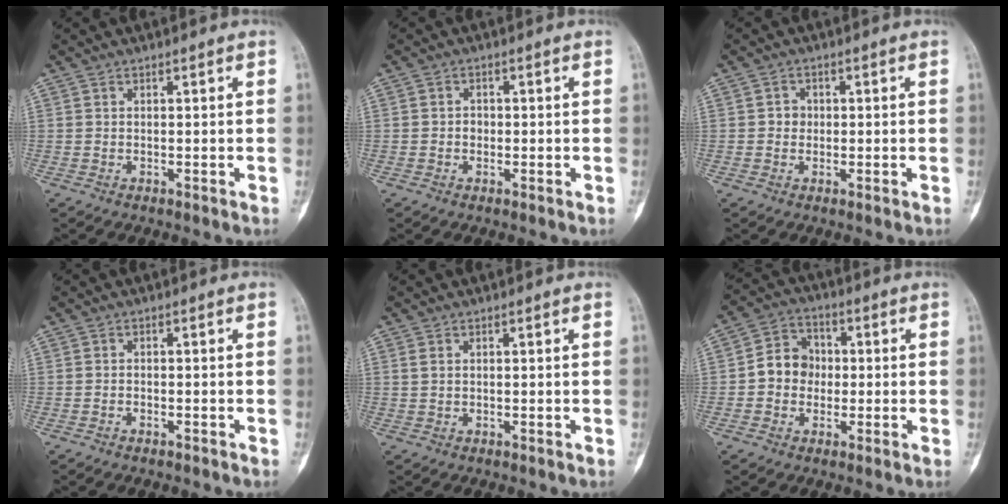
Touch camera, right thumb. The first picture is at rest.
{"total": 1.7, "force": [-0.2, 1.5, 0.7], "torque": [-0.002, 0.006, -0.005]}
{"total": 2.0, "force": [0.0, 1.8, 0.7], "torque": [0.001, 0.006, -0.004]}
{"total": 0.7, "force": [-0.6, 0.3, 0.3], "torque": [-0.011, 0.006, -0.009]}
{"total": 1.2, "force": [0.4, 0.8, 0.8], "torque": [-0.021, 0.003, 0.013]}
{"total": 7.7, "force": [-0.5, 6.8, 3.6], "torque": [-0.034, 0.023, -0.022]}